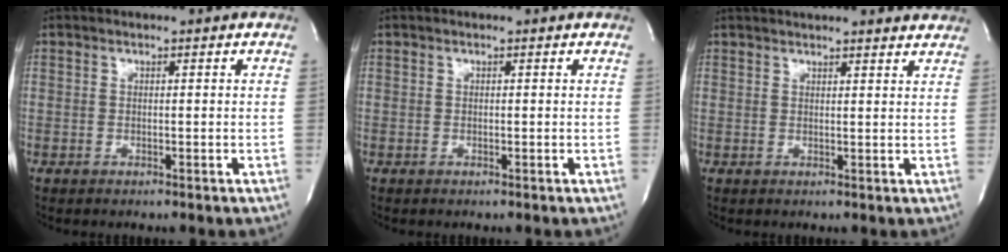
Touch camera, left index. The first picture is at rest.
{"total": 0.0}
{"total": 13.1, "force": [12.2, 1.8, 4.3], "torque": [-0.054, 0.021, 0.144]}